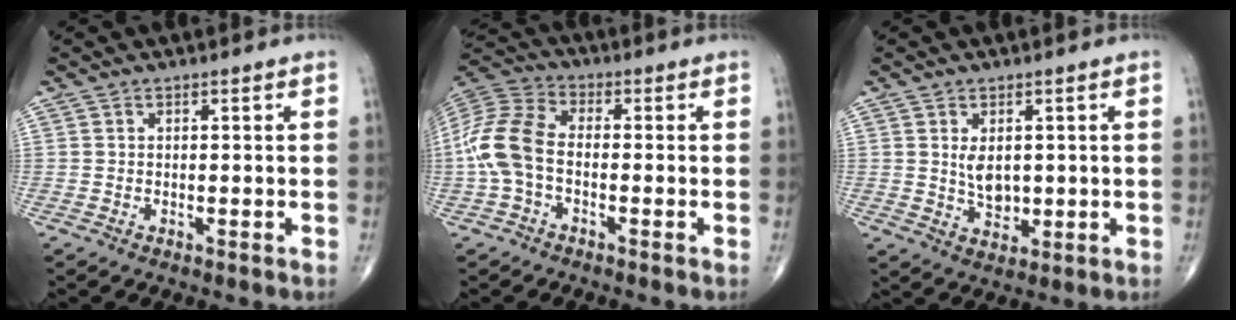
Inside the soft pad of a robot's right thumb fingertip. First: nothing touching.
{"total": 11.5, "force": [-1.8, 7.0, 9.0], "torque": [-0.199, 0.031, -0.046]}
{"total": 4.8, "force": [0.8, 3.1, 3.5], "torque": [-0.046, -0.013, 0.023]}